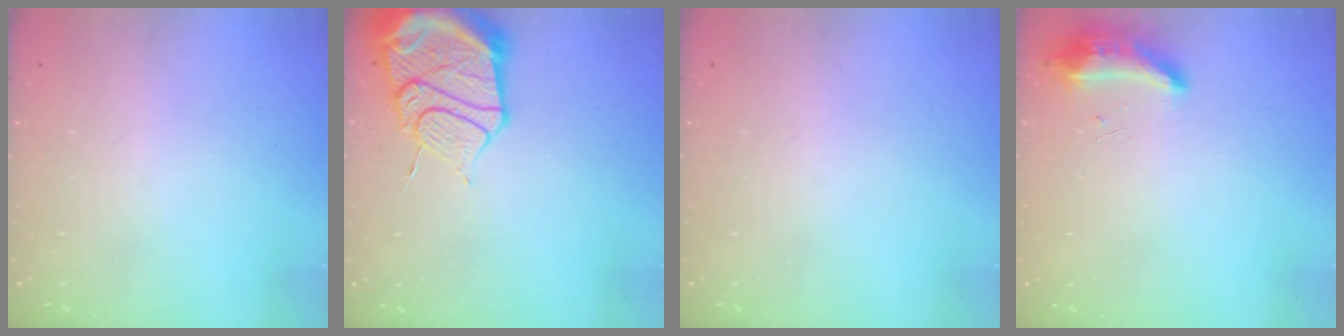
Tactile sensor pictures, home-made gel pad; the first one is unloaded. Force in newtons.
{"total": 17.2, "press": 17.1, "slide": 1.7}
{"total": 0.0}
{"total": 16.8, "press": 10.1, "slide": 13.4}